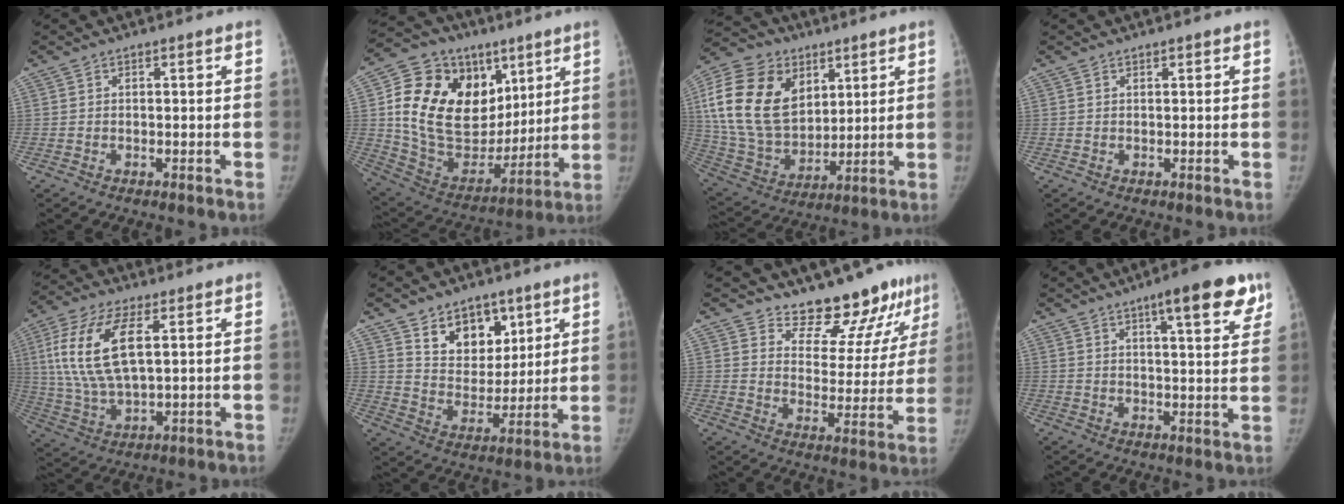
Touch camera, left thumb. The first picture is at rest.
{"total": 27.1, "force": [8.6, 19.0, 17.3], "torque": [-0.274, -0.008, 0.166]}
{"total": 23.2, "force": [7.4, 16.2, 14.9], "torque": [-0.282, -0.014, 0.142]}
{"total": 0.7, "force": [0.5, 0.2, 0.4], "torque": [-0.004, -0.001, 0.008]}
{"total": 15.5, "force": [4.1, 6.9, 13.3], "torque": [-0.281, -0.007, 0.083]}
{"total": 12.4, "force": [7.2, 8.2, 5.9], "torque": [-0.051, -0.047, 0.131]}
{"total": 13.6, "force": [11.8, 5.2, 4.4], "torque": [-0.011, -0.100, 0.167]}
{"total": 13.1, "force": [7.6, 3.3, 10.1], "torque": [-0.111, -0.026, 0.100]}